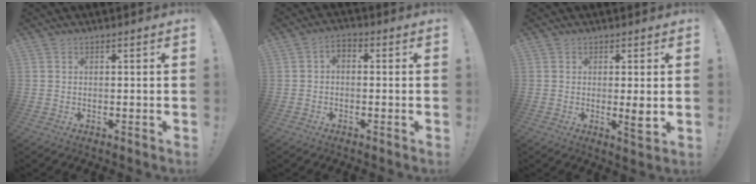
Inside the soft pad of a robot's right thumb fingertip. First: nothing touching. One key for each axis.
{"total": 2.6, "fx": -0.9, "fy": 1.5, "fz": 1.9, "tx": -0.039, "ty": 0.004, "tz": -0.019}
{"total": 4.2, "fx": 0.2, "fy": 0.5, "fz": 4.2, "tx": -0.045, "ty": -0.016, "tz": 0.001}